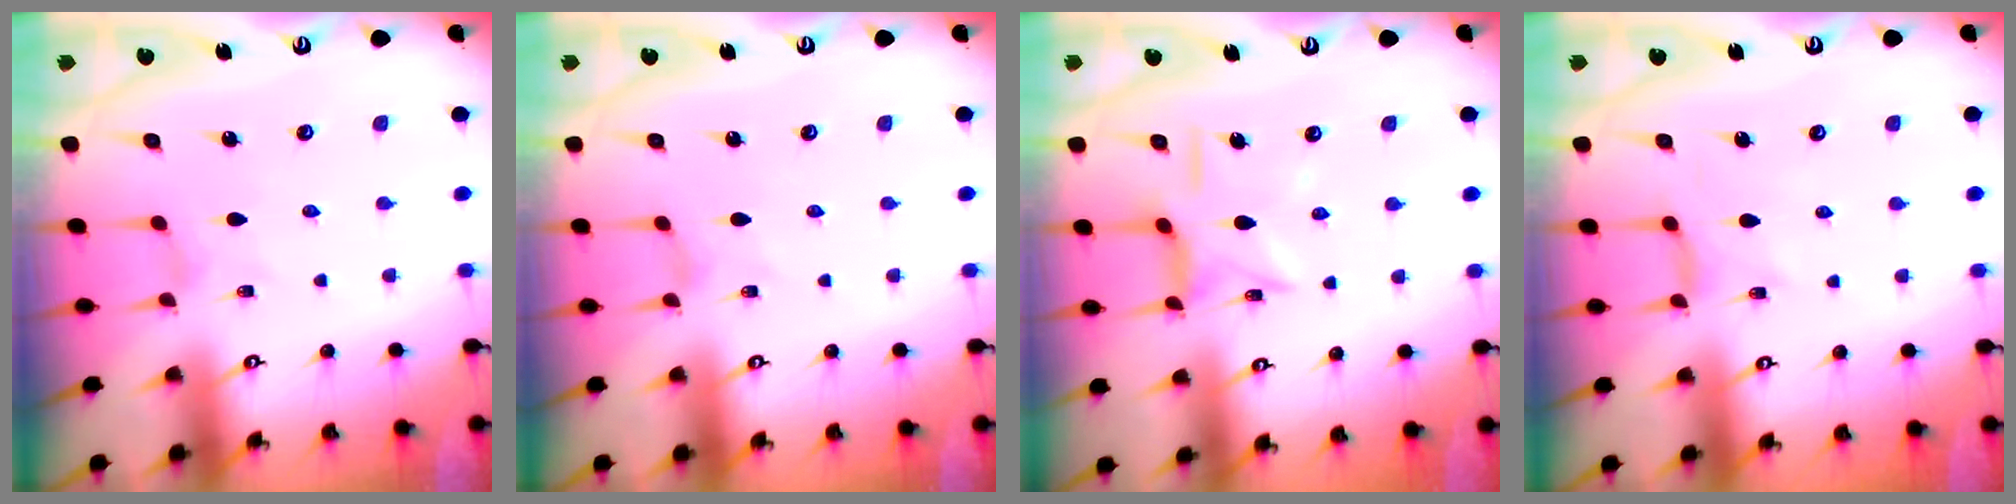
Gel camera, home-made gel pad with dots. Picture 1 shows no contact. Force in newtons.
{"total": 0.0}
{"total": 8.8, "press": 8.7, "slide": 0.8}
{"total": 2.8, "press": 2.8, "slide": 0.1}